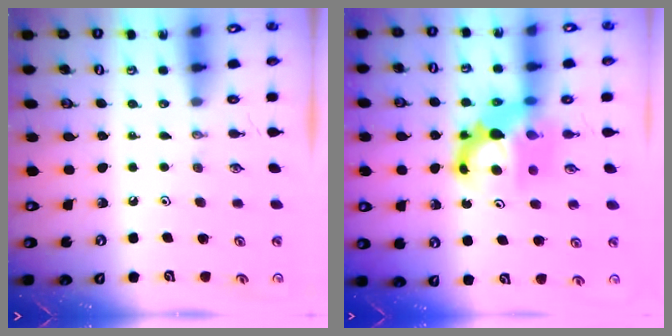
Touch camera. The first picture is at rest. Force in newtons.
{"total": 11.0, "press": 10.9, "slide": 0.8}